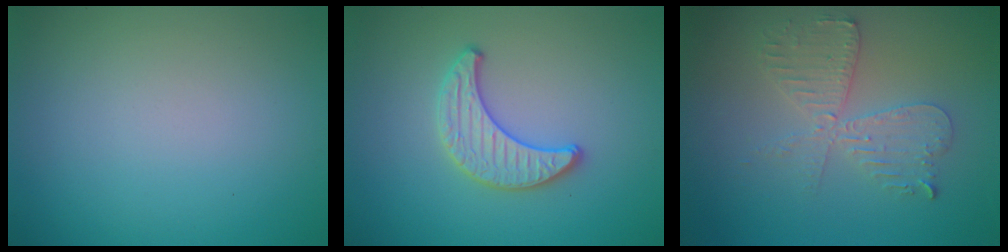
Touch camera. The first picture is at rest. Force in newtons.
{"total": 2.4, "press": 2.4, "slide": 0.1}
{"total": 4.1, "press": 3.5, "slide": 2.1}